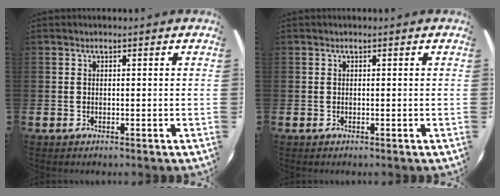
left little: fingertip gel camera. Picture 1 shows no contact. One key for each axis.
{"total": 0.0}